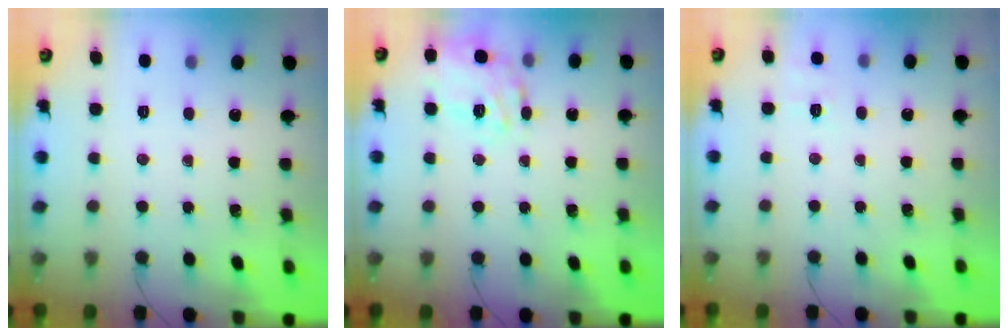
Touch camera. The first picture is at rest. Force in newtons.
{"total": 17.7, "press": 17.6, "slide": 1.3}
{"total": 7.0, "press": 6.6, "slide": 2.2}